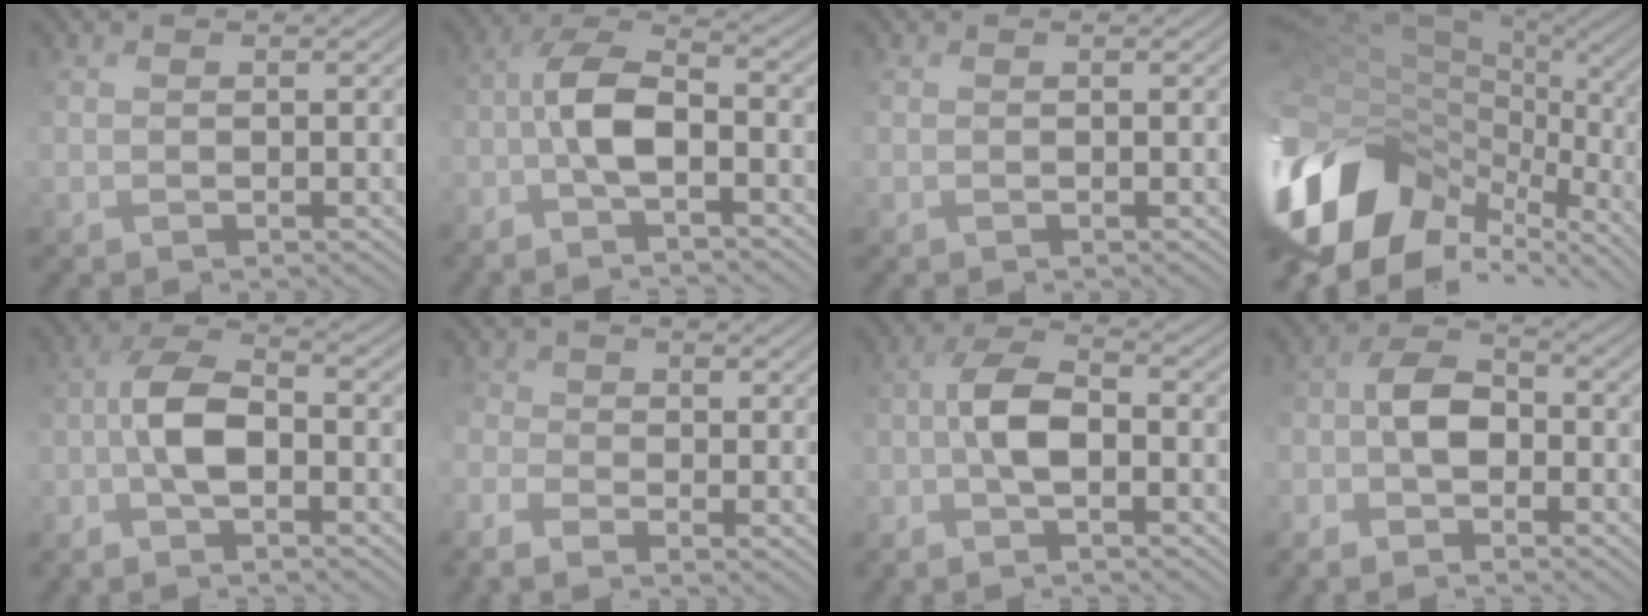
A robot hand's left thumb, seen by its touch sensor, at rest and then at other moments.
{"total": 6.9, "force": [-2.7, 2.2, 5.9], "torque": [-0.116, 0.011, -0.068]}
{"total": 0.0}
{"total": 17.3, "force": [-5.0, 10.8, 12.6], "torque": [-0.300, 0.005, -0.084]}
{"total": 6.6, "force": [-2.4, 2.6, 5.6], "torque": [-0.110, 0.014, -0.061]}
{"total": 4.1, "force": [-2.8, 2.0, 2.2], "torque": [-0.061, -0.012, -0.067]}
{"total": 5.9, "force": [-2.1, 2.2, 5.1], "torque": [-0.101, 0.011, -0.054]}
{"total": 5.7, "force": [-3.1, 3.0, 3.7], "torque": [-0.080, 0.004, -0.073]}